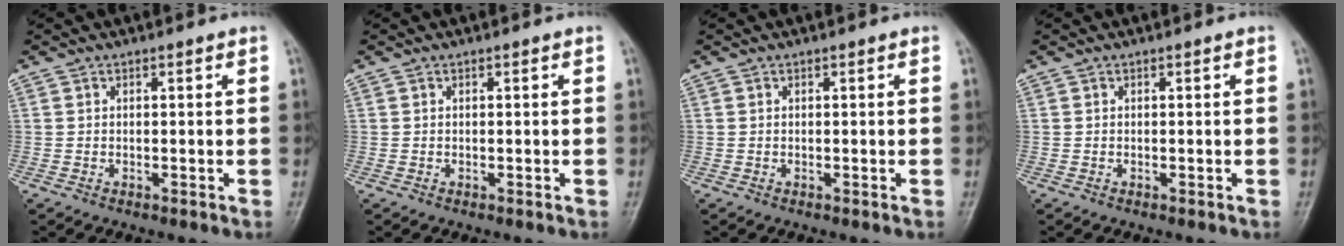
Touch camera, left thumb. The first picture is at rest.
{"total": 0.0}
{"total": 0.0}
{"total": 0.0}